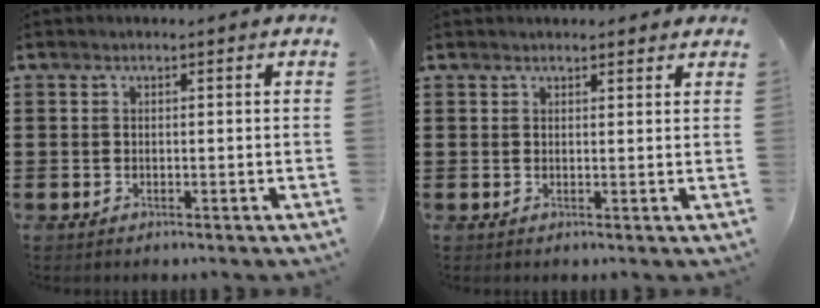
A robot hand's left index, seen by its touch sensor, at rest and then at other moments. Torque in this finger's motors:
{"motor_torque": [0.50, -0.98, 0.07, 0.02]}